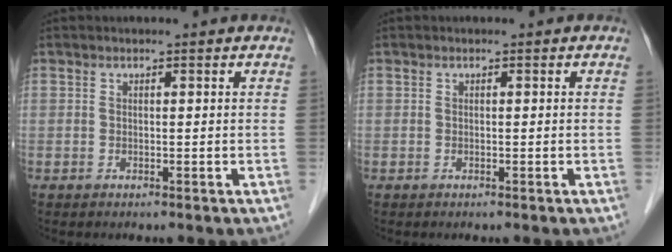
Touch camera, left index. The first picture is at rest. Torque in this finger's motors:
{"motor_torque": [-0.01, 0.01, 0.00, 0.00]}